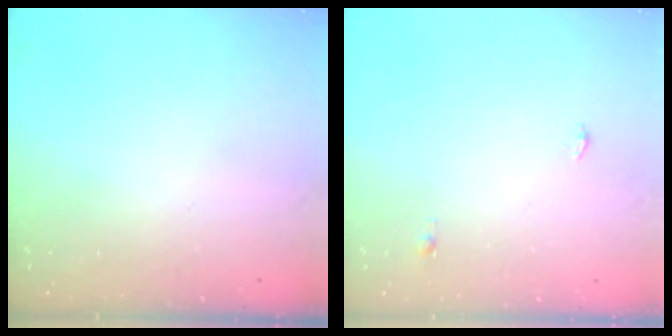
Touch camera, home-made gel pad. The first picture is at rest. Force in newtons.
{"total": 7.6, "press": 3.3, "slide": 6.8}